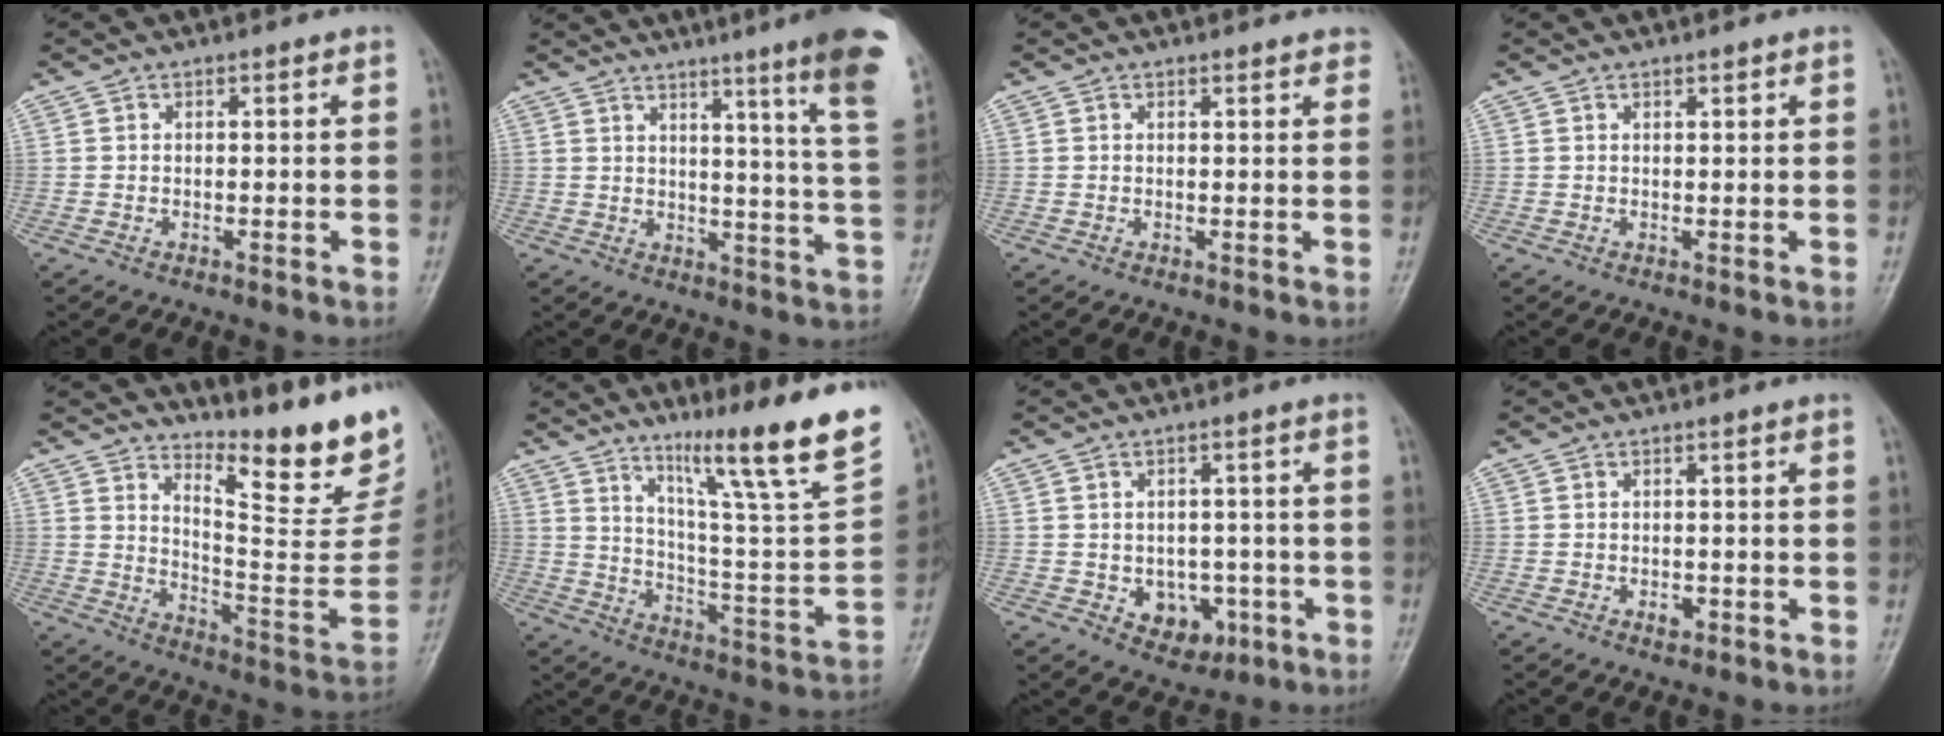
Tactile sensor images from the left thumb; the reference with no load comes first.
{"total": 17.4, "force": [10.9, -0.2, 13.5], "torque": [-0.162, -0.073, 0.121]}
{"total": 2.0, "force": [1.8, 0.7, 0.7], "torque": [0.003, -0.003, 0.012]}
{"total": 0.7, "force": [0.6, 0.1, 0.4], "torque": [-0.007, -0.004, 0.009]}
{"total": 19.1, "force": [15.7, 4.1, 10.1], "torque": [-0.106, -0.145, 0.222]}
{"total": 23.4, "force": [15.5, 1.8, 17.4], "torque": [-0.237, -0.078, 0.246]}
{"total": 6.8, "force": [-1.9, 5.2, 4.0], "torque": [-0.020, 0.009, -0.012]}
{"total": 1.4, "force": [-0.3, 0.9, 1.0], "torque": [-0.009, -0.001, -0.003]}